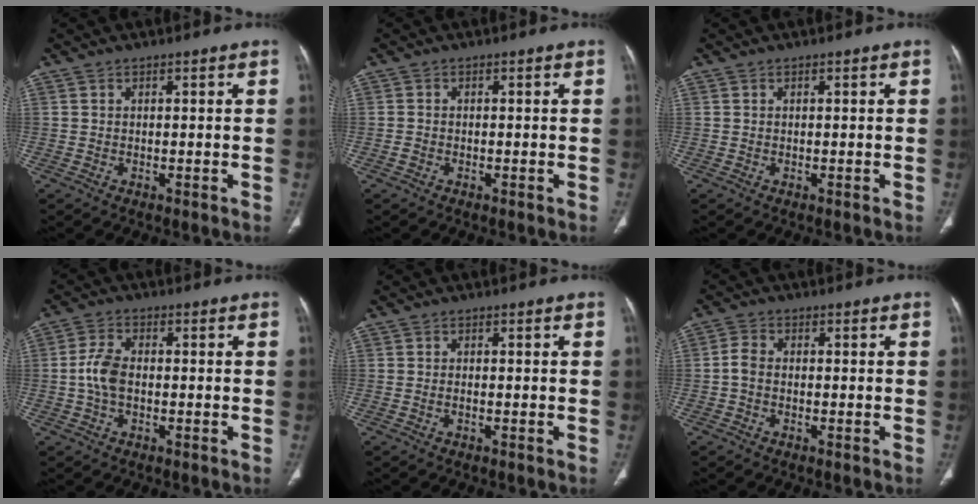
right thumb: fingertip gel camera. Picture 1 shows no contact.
{"total": 0.8, "force": [-0.5, 0.5, 0.3], "torque": [-0.009, 0.001, -0.011]}
{"total": 0.0}
{"total": 5.3, "force": [-0.6, 3.1, 4.2], "torque": [-0.094, 0.013, -0.017]}
{"total": 0.6, "force": [-0.3, 0.2, 0.5], "torque": [-0.012, 0.002, -0.004]}
{"total": 2.6, "force": [-0.6, 1.8, 1.8], "torque": [-0.037, 0.008, -0.019]}